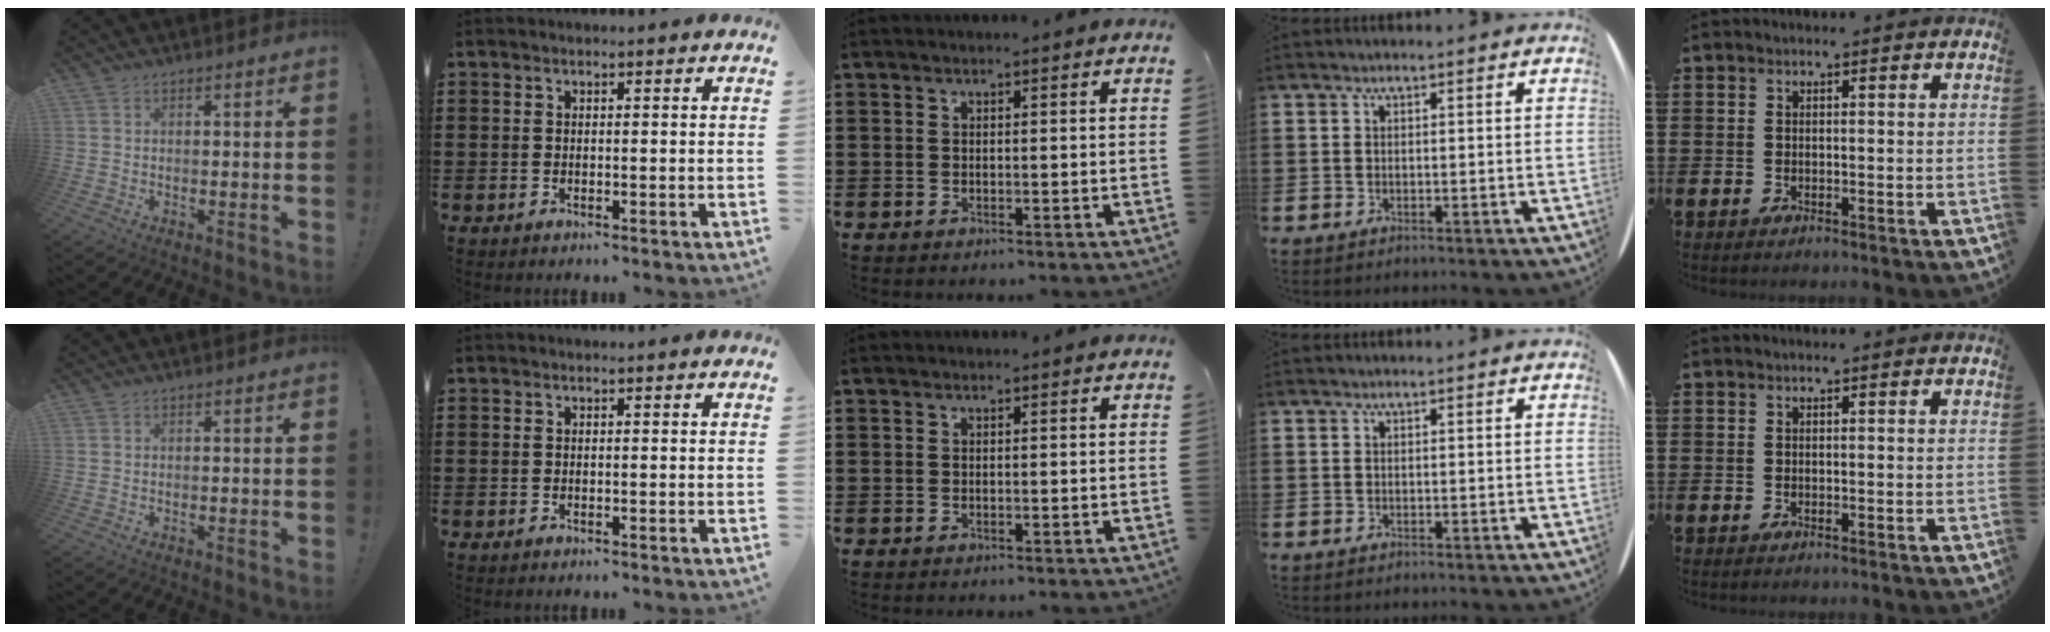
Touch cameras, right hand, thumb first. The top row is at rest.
{}